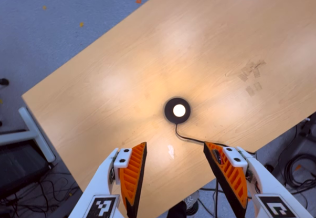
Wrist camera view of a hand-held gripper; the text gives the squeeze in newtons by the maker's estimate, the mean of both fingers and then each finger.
{"total": 0.0}